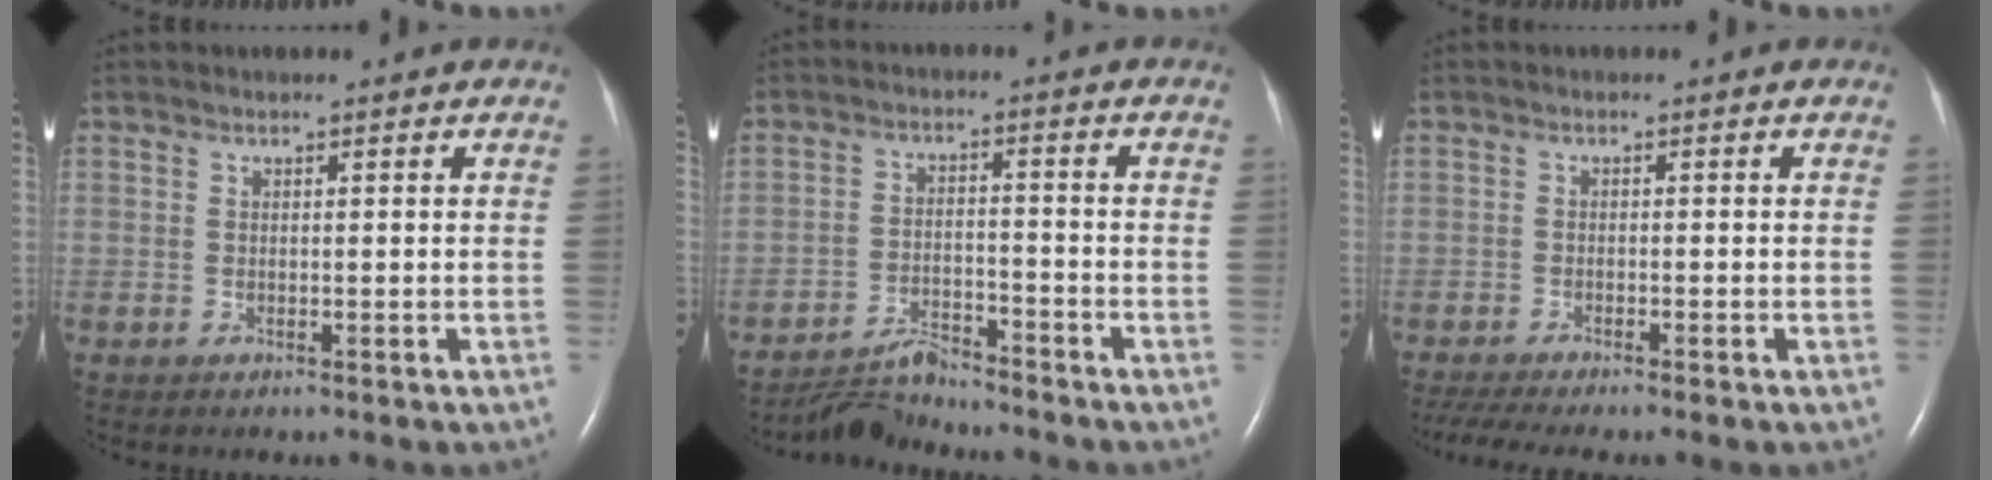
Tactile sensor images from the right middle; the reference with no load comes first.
{"total": 5.3, "force": [-5.3, 0.1, 0.0], "torque": [-0.008, -0.012, -0.094]}
{"total": 6.3, "force": [-5.3, -0.1, 3.4], "torque": [-0.058, -0.010, -0.088]}